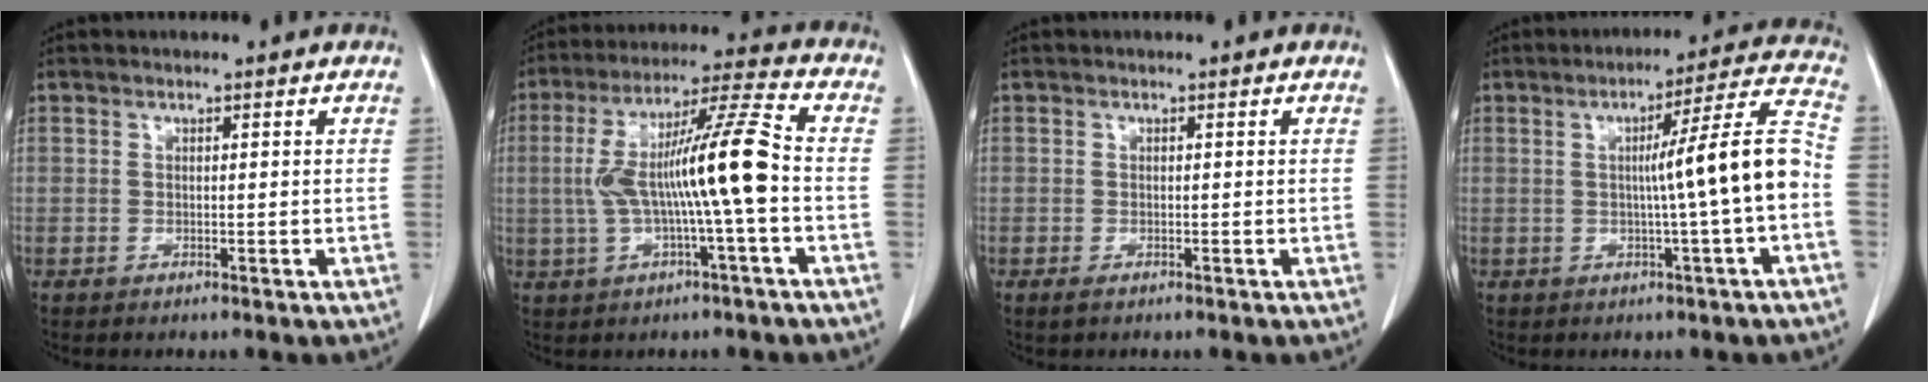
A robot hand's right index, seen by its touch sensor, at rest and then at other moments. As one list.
[{"total": 13.2, "force": [-1.0, 0.0, 13.1], "torque": [-0.245, 0.025, -0.023]}, {"total": 0.7, "force": [-0.4, 0.3, 0.5], "torque": [-0.012, -0.002, -0.002]}, {"total": 10.9, "force": [-1.2, -1.5, 10.8], "torque": [-0.153, 0.015, -0.018]}]